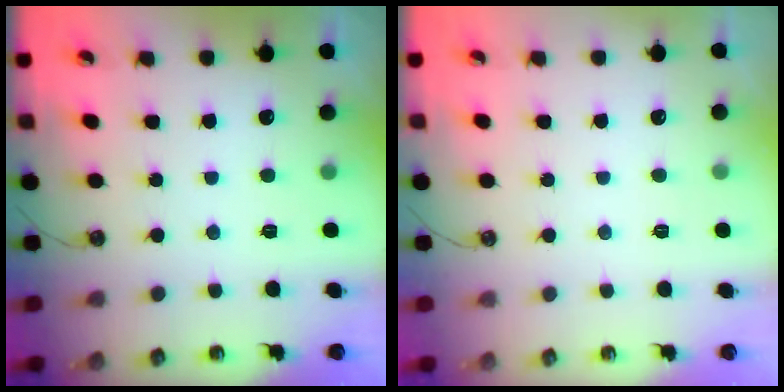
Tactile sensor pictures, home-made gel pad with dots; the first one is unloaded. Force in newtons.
{"total": 0.0}